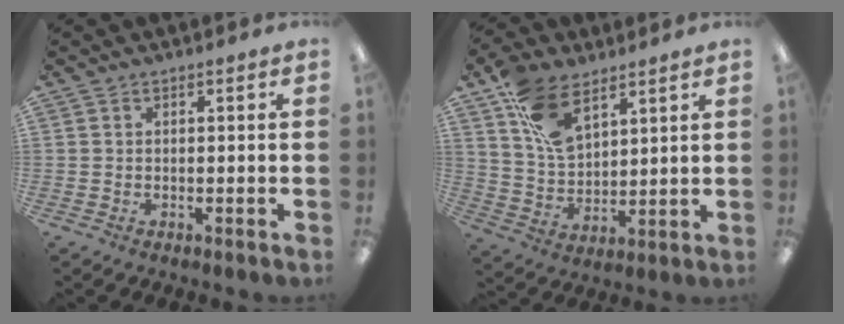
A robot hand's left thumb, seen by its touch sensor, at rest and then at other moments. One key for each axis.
{"total": 13.3, "fx": 7.8, "fy": 7.3, "fz": 7.9, "tx": -0.154, "ty": -0.017, "tz": 0.150}